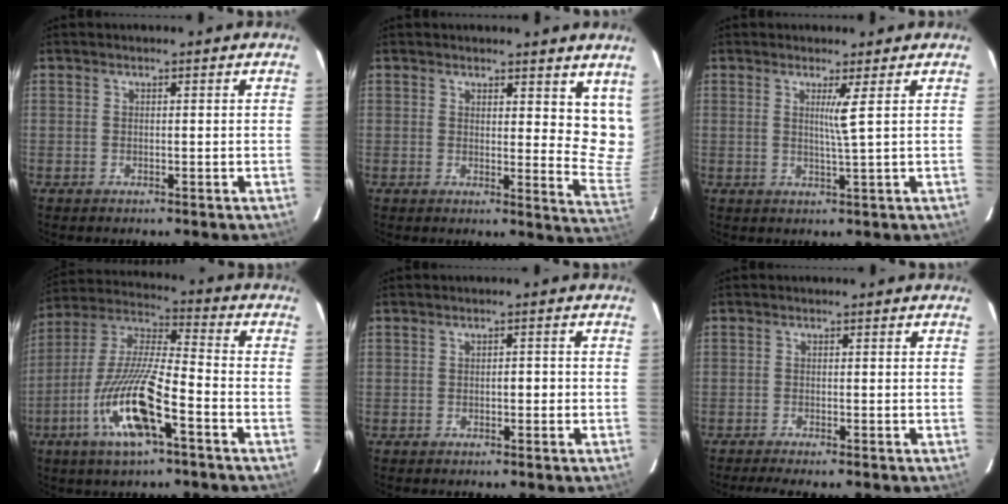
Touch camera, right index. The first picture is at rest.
{"total": 10.4, "force": [8.1, 3.0, 5.7], "torque": [-0.050, -0.039, 0.080]}
{"total": 2.5, "force": [0.9, -1.1, 2.1], "torque": [-0.041, -0.010, 0.020]}
{"total": 15.5, "force": [-6.5, 2.5, 13.9], "torque": [-0.288, -0.010, -0.121]}
{"total": 1.3, "force": [-0.3, 0.6, 1.1], "torque": [-0.012, 0.005, -0.006]}
{"total": 2.0, "force": [-1.4, 0.1, 1.4], "torque": [-0.023, -0.004, -0.026]}